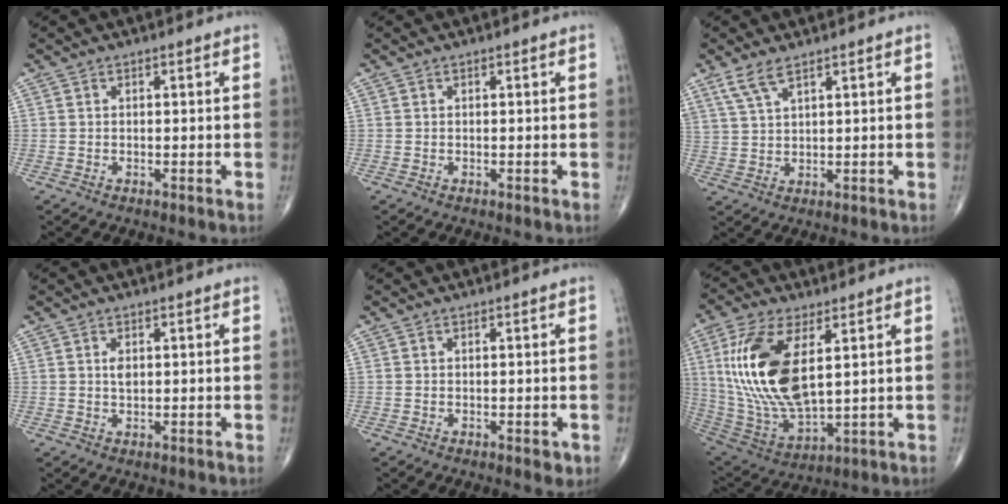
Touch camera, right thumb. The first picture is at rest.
{"total": 0.0}
{"total": 4.5, "force": [3.2, 1.2, 2.9], "torque": [-0.071, -0.007, 0.073]}
{"total": 1.8, "force": [0.4, 1.0, 1.4], "torque": [-0.024, -0.002, 0.008]}
{"total": 1.5, "force": [-0.4, 0.7, 1.2], "torque": [-0.007, -0.001, -0.006]}
{"total": 20.0, "force": [4.6, 9.1, 17.2], "torque": [-0.357, -0.025, 0.098]}